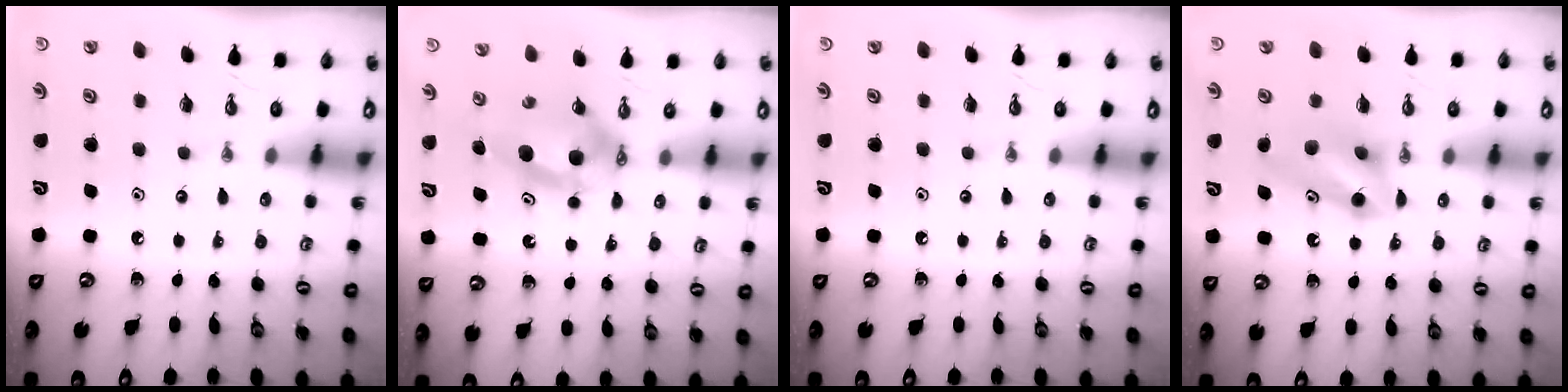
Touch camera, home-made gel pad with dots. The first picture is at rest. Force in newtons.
{"total": 5.8, "press": 5.5, "slide": 1.7}
{"total": 0.0}
{"total": 8.3, "press": 8.2, "slide": 1.3}